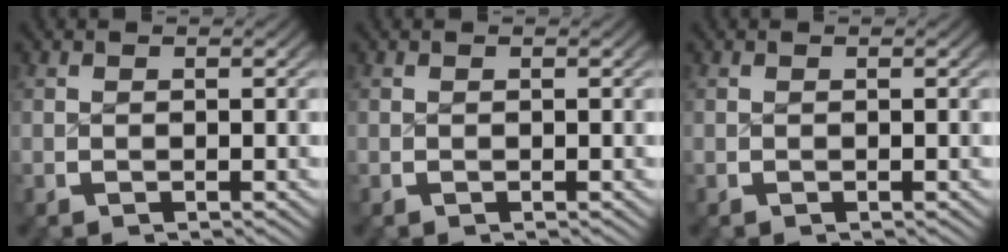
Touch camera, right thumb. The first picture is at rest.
{"total": 0.0}
{"total": 0.0}